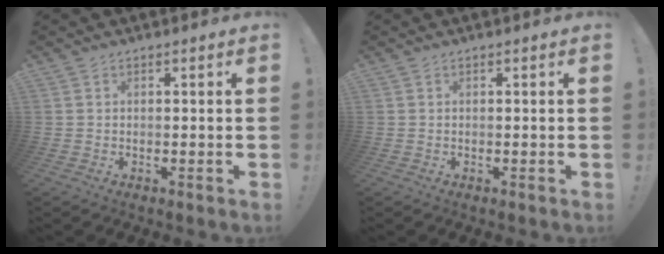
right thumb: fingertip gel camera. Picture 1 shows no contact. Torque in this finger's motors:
{"motor_torque": [0.00, 0.00, 0.00, 0.00, 0.00]}